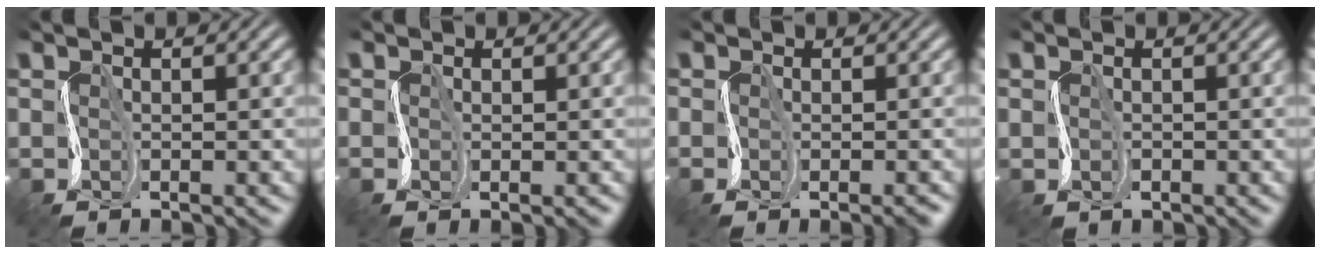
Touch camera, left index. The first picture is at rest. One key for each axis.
{"total": 0.5, "fx": -0.4, "fy": 0.3, "fz": 0.0, "tx": -0.006, "ty": 0.000, "tz": -0.010}
{"total": 2.1, "fx": -1.4, "fy": 1.0, "fz": 1.2, "tx": -0.011, "ty": -0.005, "tz": -0.016}
{"total": 1.2, "fx": 0.0, "fy": 0.4, "fz": -1.2, "tx": 0.011, "ty": 0.002, "tz": -0.001}